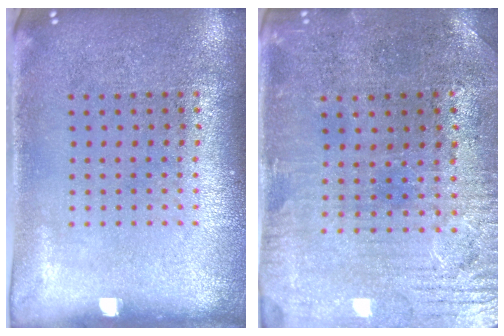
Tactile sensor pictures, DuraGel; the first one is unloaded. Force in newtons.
{"total": 1.0, "press": 0.8, "slide": 0.6}